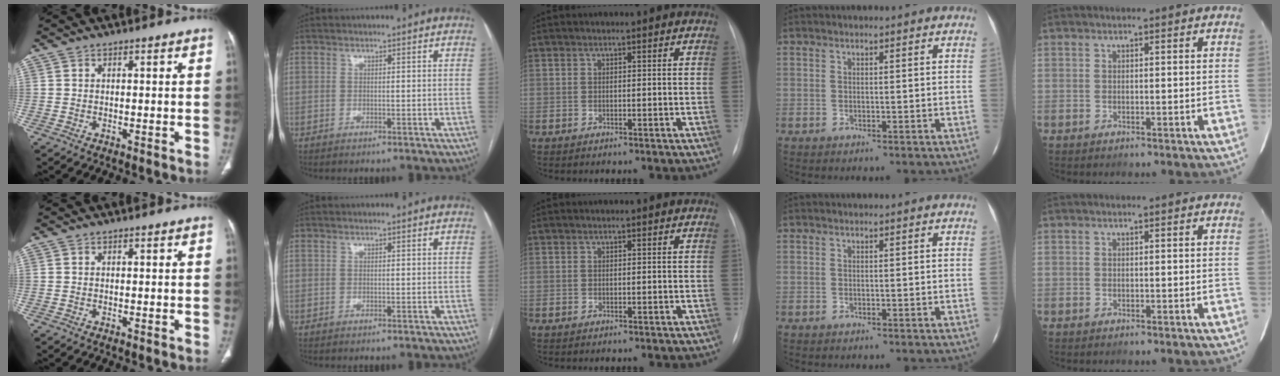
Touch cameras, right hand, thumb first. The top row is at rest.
{}